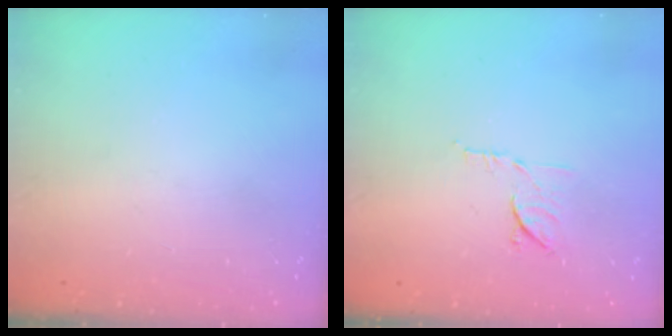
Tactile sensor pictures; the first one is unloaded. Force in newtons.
{"total": 7.8, "press": 7.8, "slide": 0.9}